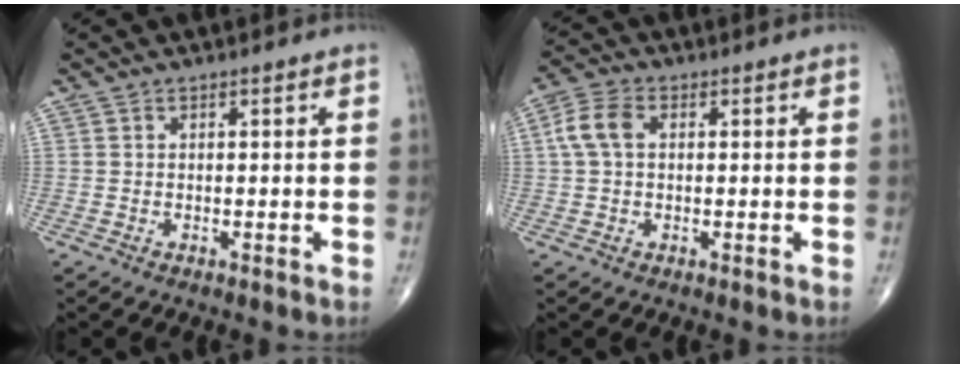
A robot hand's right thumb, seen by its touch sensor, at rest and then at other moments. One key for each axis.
{"total": 5.8, "fx": 1.0, "fy": 3.7, "fz": 4.4, "tx": -0.101, "ty": 0.017, "tz": 0.016}